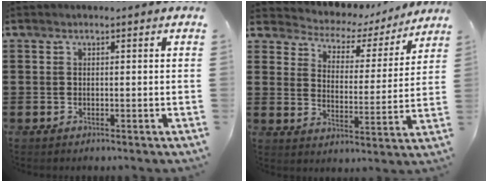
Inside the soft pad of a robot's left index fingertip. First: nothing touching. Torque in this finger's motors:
{"motor_torque": [0.55, -0.16, -0.04, 0.02]}